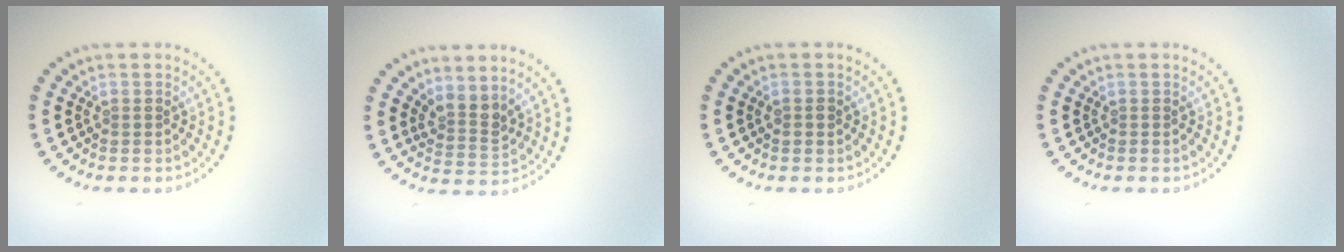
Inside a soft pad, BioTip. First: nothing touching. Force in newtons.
{"total": 2.6, "press": 1.9, "slide": 1.7}
{"total": 0.8, "press": 0.8, "slide": 0.1}
{"total": 0.0}